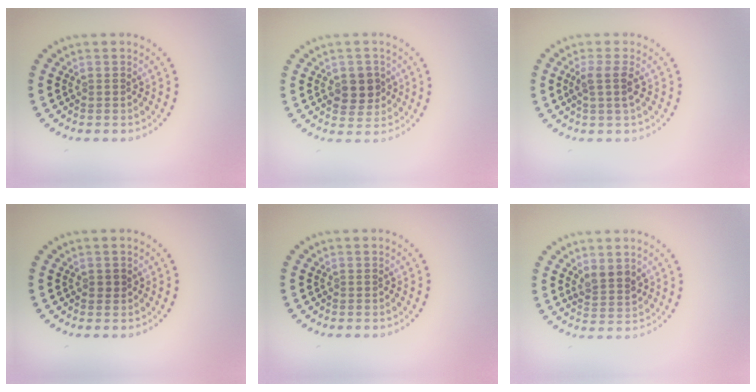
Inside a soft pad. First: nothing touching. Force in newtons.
{"total": 2.9, "press": 2.8, "slide": 0.7}
{"total": 1.9, "press": 1.5, "slide": 1.0}
{"total": 0.7, "press": 0.6, "slide": 0.2}
{"total": 0.0}
{"total": 2.2, "press": 2.1, "slide": 0.8}